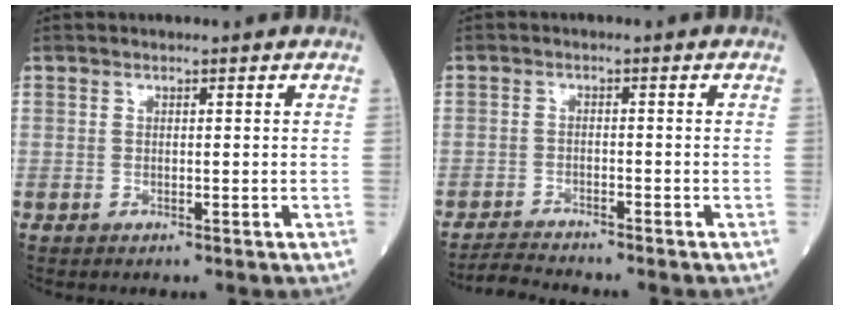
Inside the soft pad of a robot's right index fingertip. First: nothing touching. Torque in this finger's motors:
{"motor_torque": [-0.30, -0.17, -0.08, -0.01]}